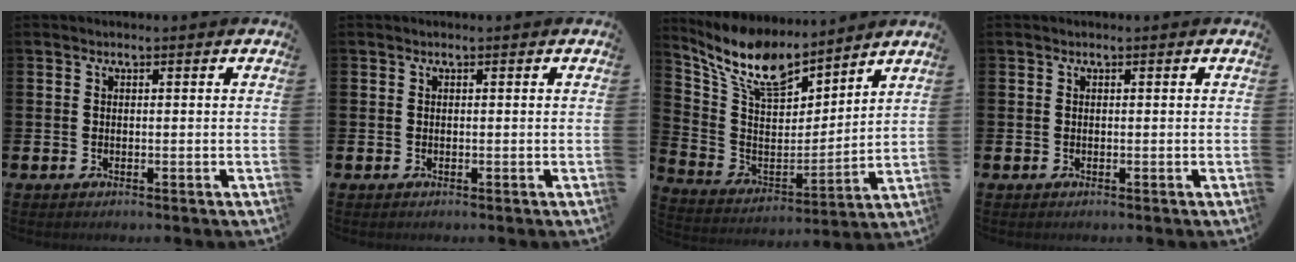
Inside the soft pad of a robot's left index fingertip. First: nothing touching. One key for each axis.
{"total": 0.0}
{"total": 11.4, "fx": 9.9, "fy": 3.7, "fz": 4.2, "tx": -0.128, "ty": -0.057, "tz": 0.178}
{"total": 0.0}